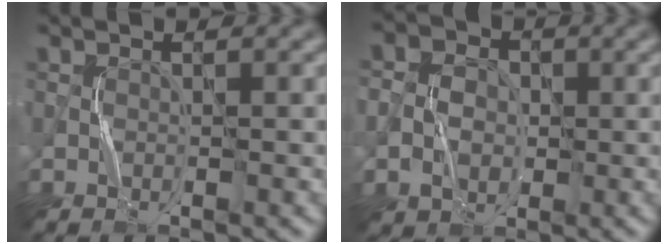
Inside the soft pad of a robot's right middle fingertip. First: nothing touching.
{"total": 3.5, "force": [-0.3, 3.1, 1.8], "torque": [-0.026, 0.004, -0.011]}